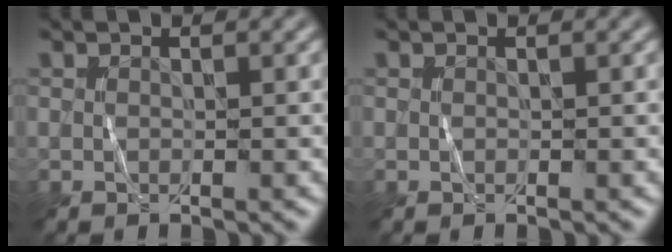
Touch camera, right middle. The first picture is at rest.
{"total": 0.0}